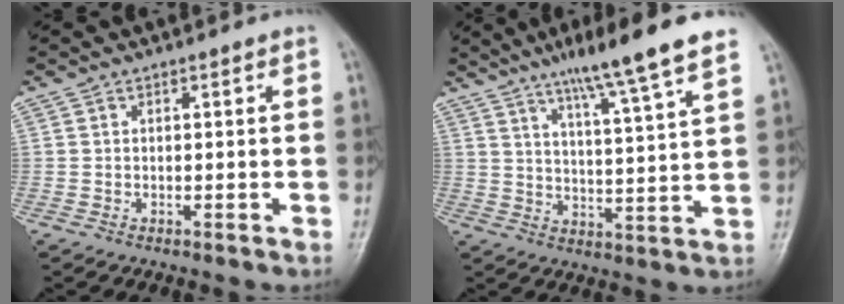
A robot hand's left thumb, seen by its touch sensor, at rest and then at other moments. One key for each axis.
{"total": 13.9, "fx": 9.8, "fy": 0.9, "fz": 9.9, "tx": -0.147, "ty": -0.038, "tz": 0.148}